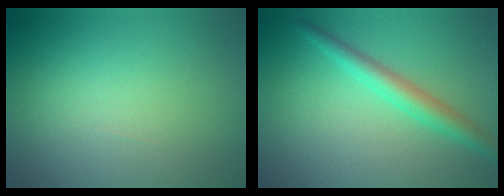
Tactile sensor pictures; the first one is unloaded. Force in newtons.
{"total": 2.9, "press": 2.9, "slide": 0.1}